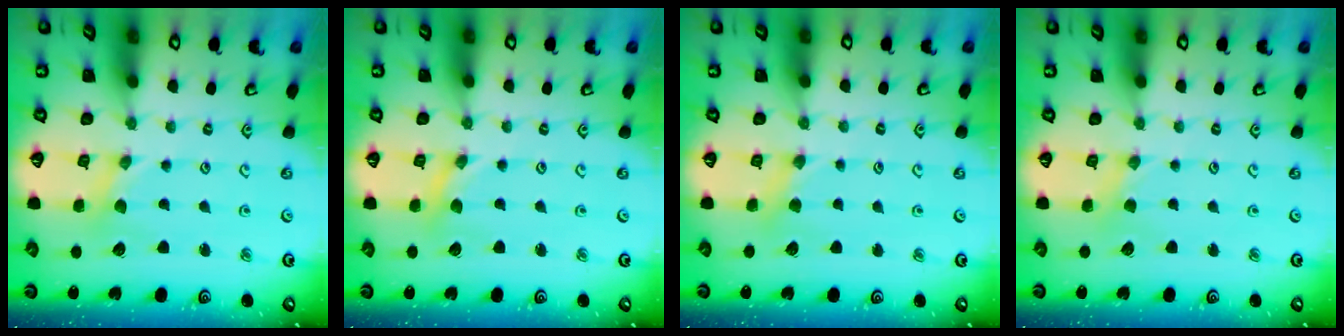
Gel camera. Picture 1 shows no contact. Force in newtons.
{"total": 0.0}
{"total": 2.8, "press": 2.7, "slide": 0.5}
{"total": 1.7, "press": 1.7, "slide": 0.4}